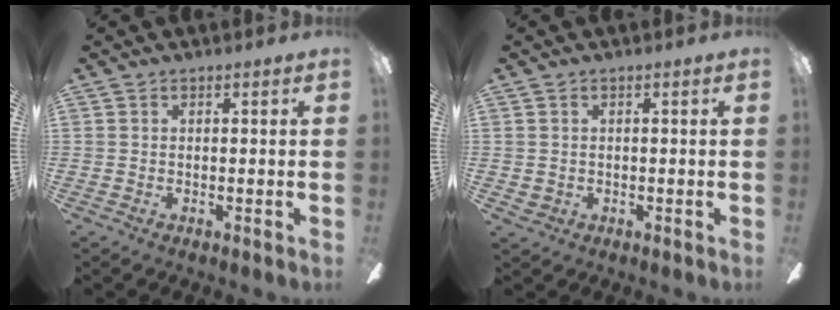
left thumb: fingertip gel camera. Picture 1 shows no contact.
{"total": 1.3, "force": [0.5, 1.1, 0.4], "torque": [-0.009, 0.003, 0.007]}